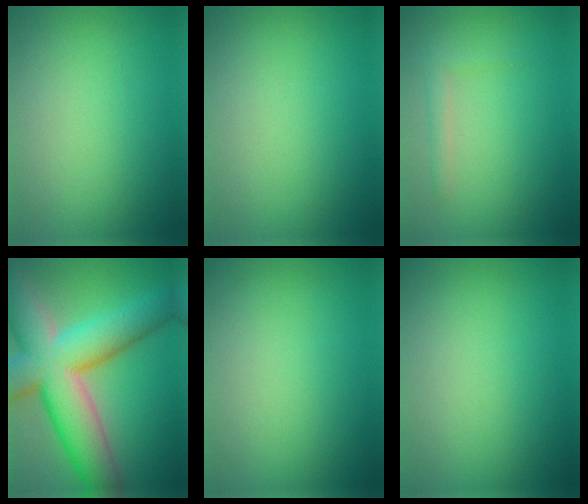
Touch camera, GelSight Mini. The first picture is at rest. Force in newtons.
{"total": 0.0}
{"total": 1.4, "press": 1.4, "slide": 0.1}
{"total": 14.3, "press": 14.3, "slide": 0.7}
{"total": 0.0}
{"total": 0.0}